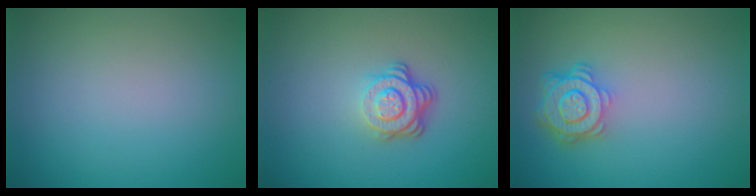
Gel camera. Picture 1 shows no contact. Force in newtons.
{"total": 3.9, "press": 2.7, "slide": 2.8}
{"total": 4.4, "press": 3.5, "slide": 2.6}